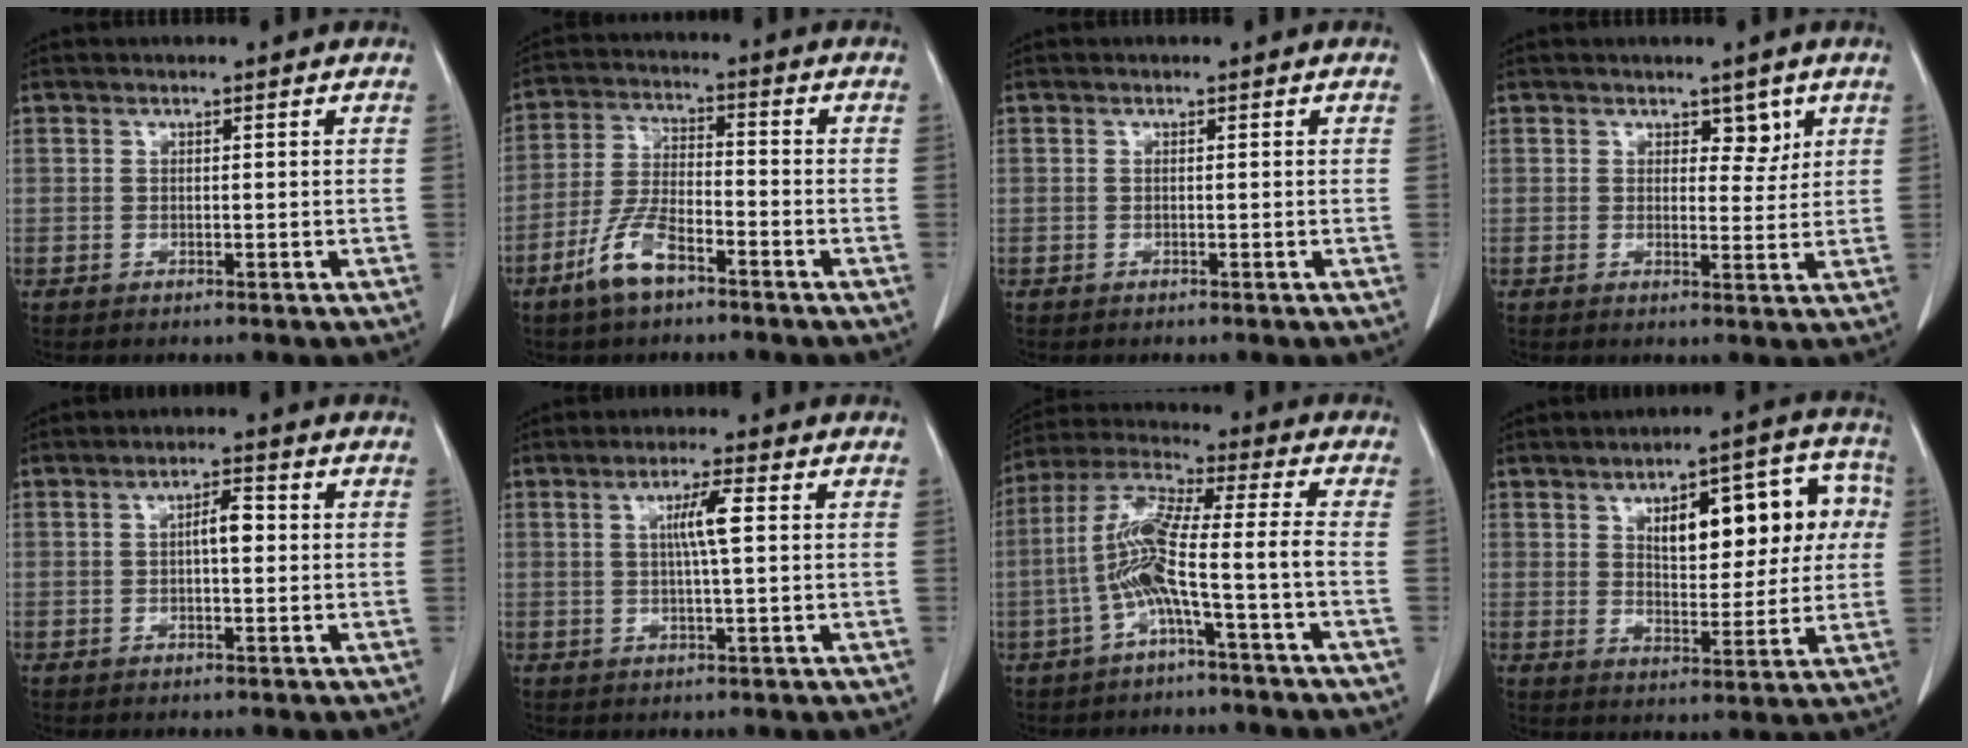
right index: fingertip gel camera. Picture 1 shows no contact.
{"total": 7.8, "force": [-5.0, 2.4, 5.6], "torque": [-0.124, -0.002, -0.097]}
{"total": 0.0}
{"total": 3.0, "force": [1.7, 1.7, 1.8], "torque": [-0.015, -0.002, 0.024]}
{"total": 3.1, "force": [0.1, 0.9, 3.0], "torque": [-0.050, 0.007, 0.000]}
{"total": 4.4, "force": [0.8, -0.1, 4.3], "torque": [-0.078, 0.001, 0.015]}
{"total": 9.9, "force": [-3.2, -0.2, 9.3], "torque": [-0.198, 0.025, -0.065]}
{"total": 13.8, "force": [3.6, 5.8, 12.0], "torque": [-0.150, 0.039, 0.053]}